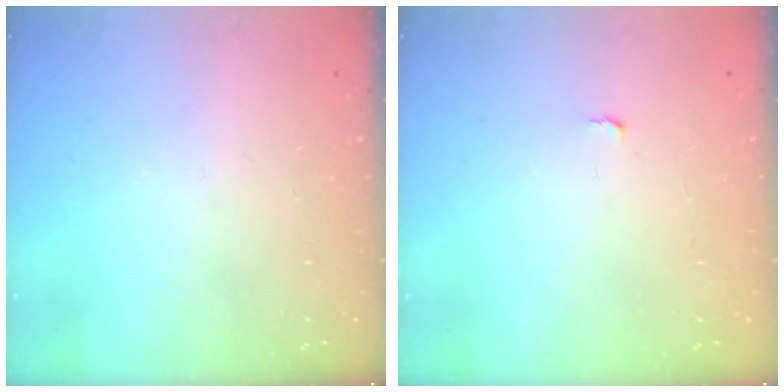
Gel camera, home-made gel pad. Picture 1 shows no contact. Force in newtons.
{"total": 2.7, "press": 2.7, "slide": 0.2}